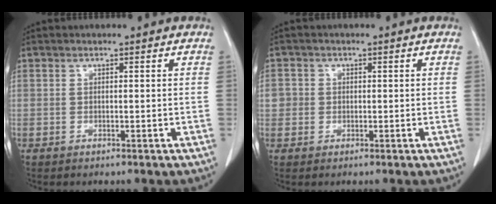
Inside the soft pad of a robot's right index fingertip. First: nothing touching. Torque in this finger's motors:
{"motor_torque": [0.08, 0.00, 0.05, 0.02]}